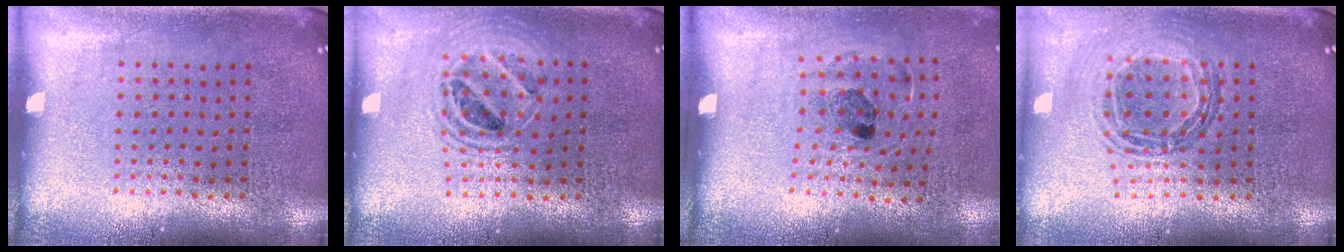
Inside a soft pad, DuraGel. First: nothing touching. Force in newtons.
{"total": 1.5, "press": 1.3, "slide": 0.8}
{"total": 1.2, "press": 0.7, "slide": 0.9}
{"total": 0.9, "press": 0.9, "slide": 0.0}